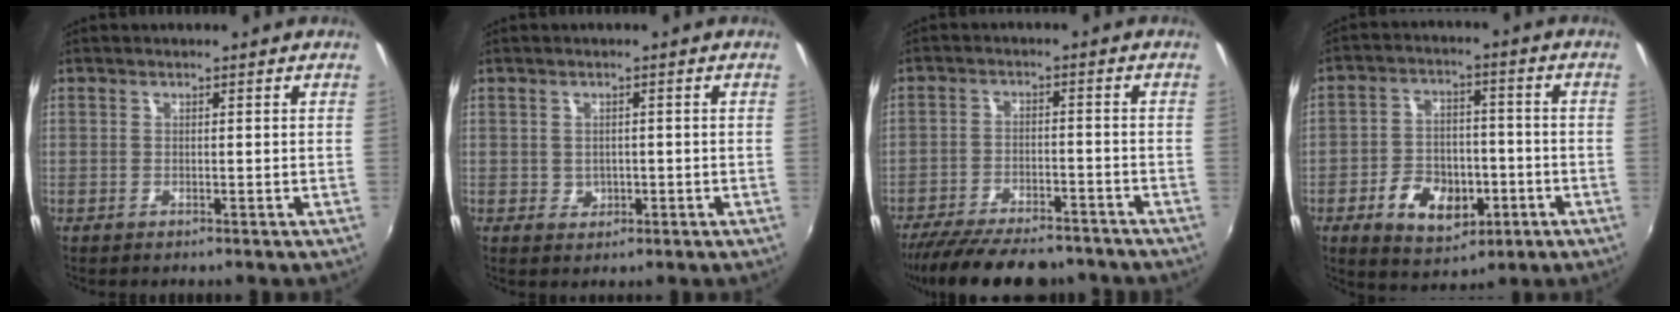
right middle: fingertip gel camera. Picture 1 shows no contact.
{"total": 2.4, "force": [-0.1, 2.2, 0.9], "torque": [-0.013, 0.002, 0.001]}
{"total": 17.4, "force": [-14.5, 5.4, 7.9], "torque": [-0.165, -0.023, -0.215]}
{"total": 11.9, "force": [-4.9, 7.5, 7.8], "torque": [-0.163, 0.006, -0.066]}